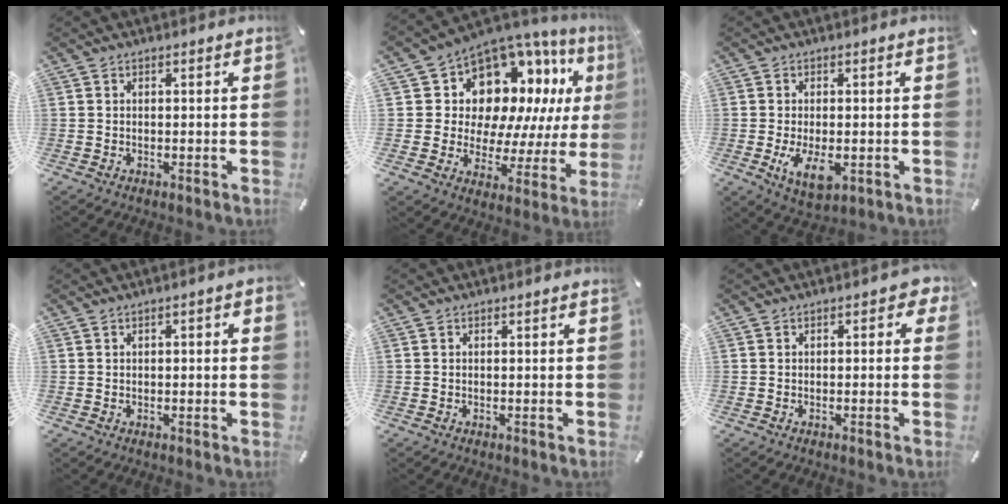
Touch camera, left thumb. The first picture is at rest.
{"total": 14.0, "force": [7.1, 10.7, 5.6], "torque": [-0.083, -0.080, 0.135]}
{"total": 6.8, "force": [-1.4, 3.6, 5.6], "torque": [-0.107, -0.013, -0.026]}
{"total": 1.4, "force": [0.2, 0.6, 1.2], "torque": [-0.022, 0.004, 0.001]}
{"total": 0.0}
{"total": 1.8, "force": [-0.2, 1.3, 1.3], "torque": [-0.017, 0.004, -0.006]}